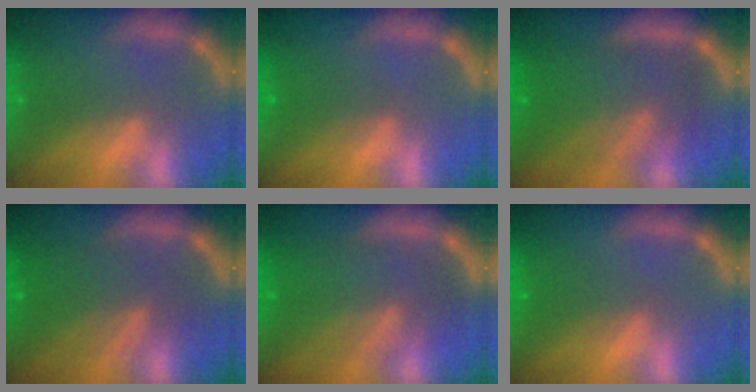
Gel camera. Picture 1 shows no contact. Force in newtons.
{"total": 2.5}
{"total": 10.1}
{"total": 7.6}
{"total": 9.6}
{"total": 2.5}